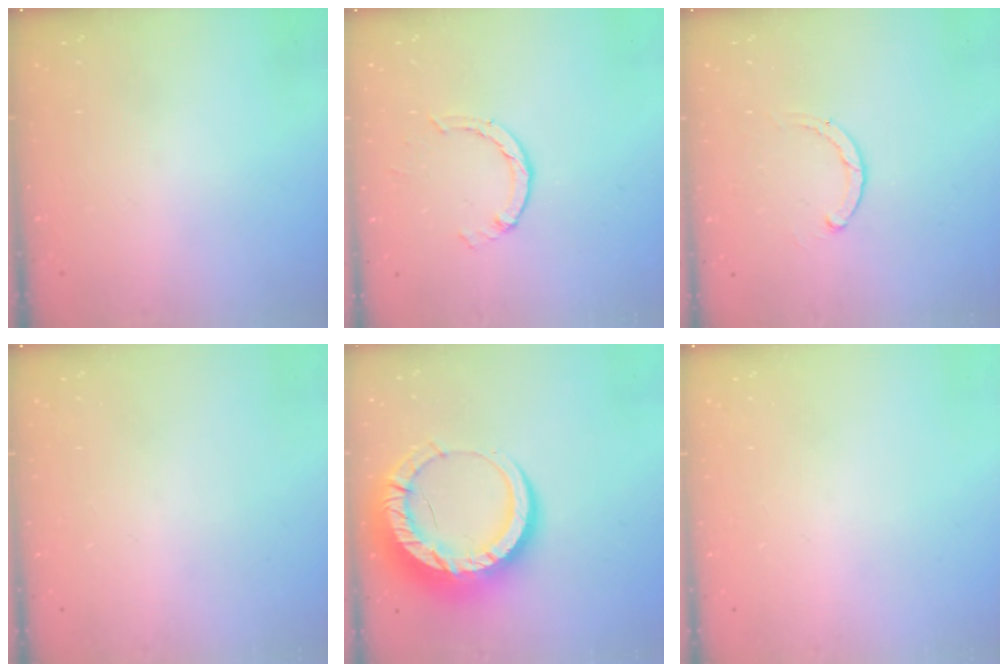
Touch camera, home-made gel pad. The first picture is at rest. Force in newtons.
{"total": 1.4, "press": 1.4, "slide": 0.2}
{"total": 1.1, "press": 1.0, "slide": 0.3}
{"total": 0.0}
{"total": 18.9, "press": 18.8, "slide": 1.9}
{"total": 0.0}